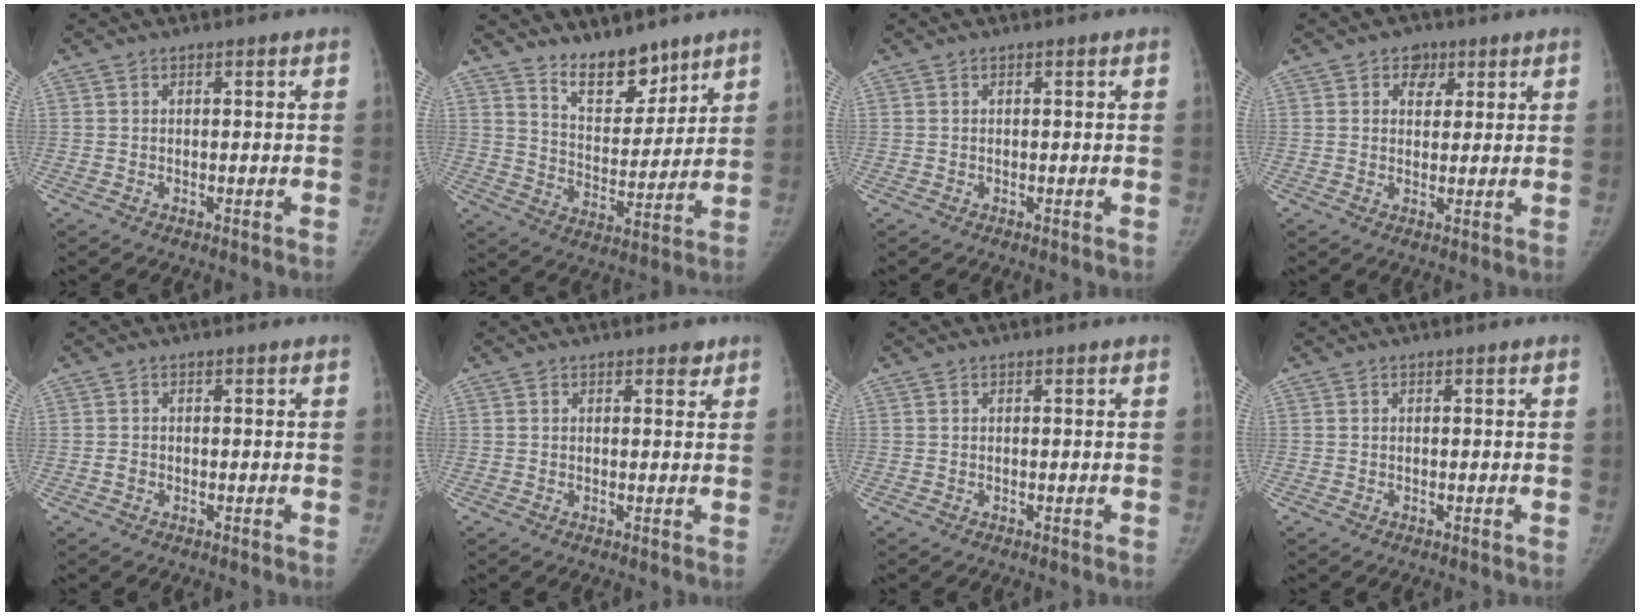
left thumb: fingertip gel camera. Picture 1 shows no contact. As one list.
[{"total": 10.6, "force": [8.5, 4.3, 4.5], "torque": [-0.043, -0.074, 0.156]}, {"total": 0.0}, {"total": 3.9, "force": [1.9, 3.0, 1.4], "torque": [0.008, -0.006, 0.025]}, {"total": 0.9, "force": [-0.3, 0.8, 0.3], "torque": [-0.004, 0.002, -0.005]}, {"total": 2.4, "force": [1.7, 1.2, 1.1], "torque": [0.002, -0.009, 0.020]}, {"total": 0.0}, {"total": 0.0}]